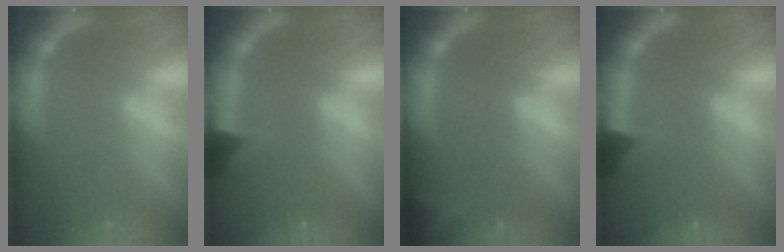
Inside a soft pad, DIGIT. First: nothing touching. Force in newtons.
{"total": 2.4}
{"total": 2.9}
{"total": 2.4}